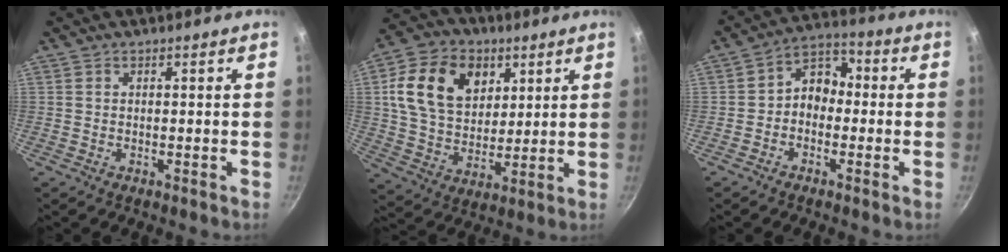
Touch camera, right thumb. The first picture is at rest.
{"total": 17.3, "force": [5.7, 12.5, 10.5], "torque": [-0.166, -0.012, 0.098]}
{"total": 7.0, "force": [-1.1, 5.5, 4.1], "torque": [-0.029, 0.036, -0.037]}